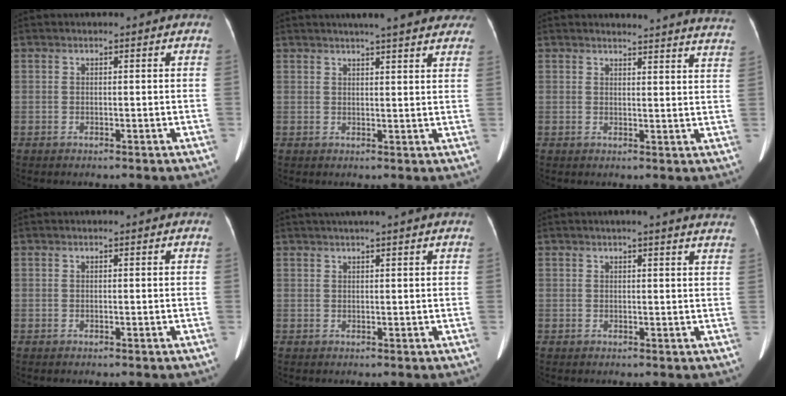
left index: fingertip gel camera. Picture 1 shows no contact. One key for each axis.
{"total": 13.3, "fx": 11.5, "fy": 1.9, "fz": 6.5, "tx": -0.076, "ty": 0.019, "tz": 0.127}
{"total": 15.8, "fx": 15.6, "fy": 0.2, "fz": 2.6, "tx": -0.015, "ty": -0.085, "tz": 0.148}
{"total": 0.0}
{"total": 4.7, "fx": 3.8, "fy": -0.7, "fz": 2.5, "tx": -0.034, "ty": 0.027, "tz": 0.054}
{"total": 8.4, "fx": 7.5, "fy": 0.3, "fz": 3.6, "tx": -0.037, "ty": 0.004, "tz": 0.063}